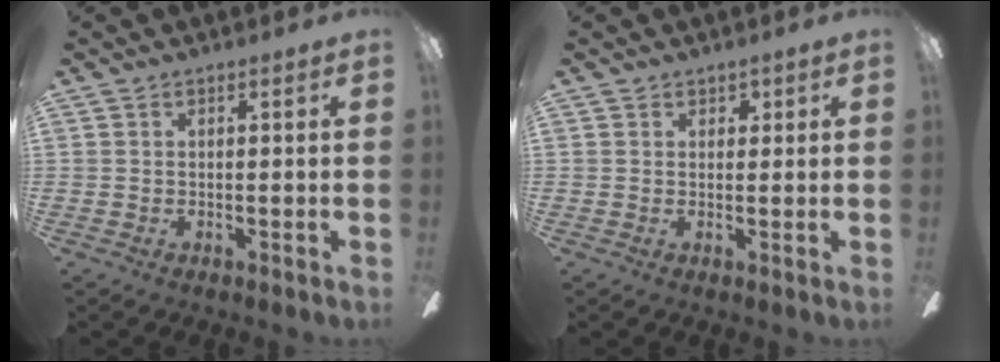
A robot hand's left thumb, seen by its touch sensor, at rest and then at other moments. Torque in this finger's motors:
{"motor_torque": [-0.11, 0.00, -0.41, 0.17, -0.03]}